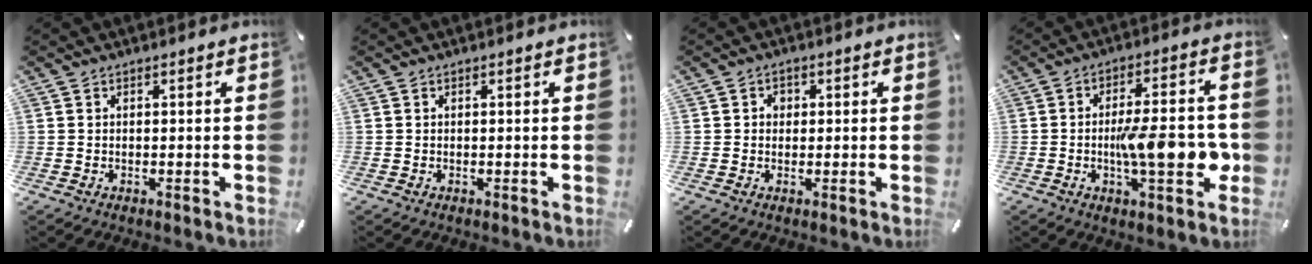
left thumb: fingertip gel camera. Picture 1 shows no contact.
{"total": 0.0}
{"total": 1.7, "force": [-0.1, 1.7, 0.4], "torque": [-0.002, 0.006, -0.007]}
{"total": 13.6, "force": [-2.1, 4.1, 12.8], "torque": [-0.177, -0.003, -0.034]}